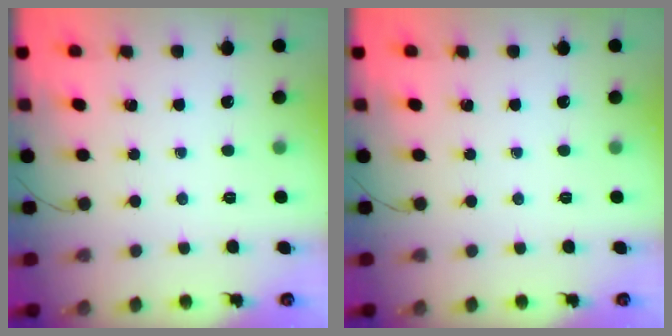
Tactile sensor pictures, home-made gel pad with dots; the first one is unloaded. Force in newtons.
{"total": 0.0}